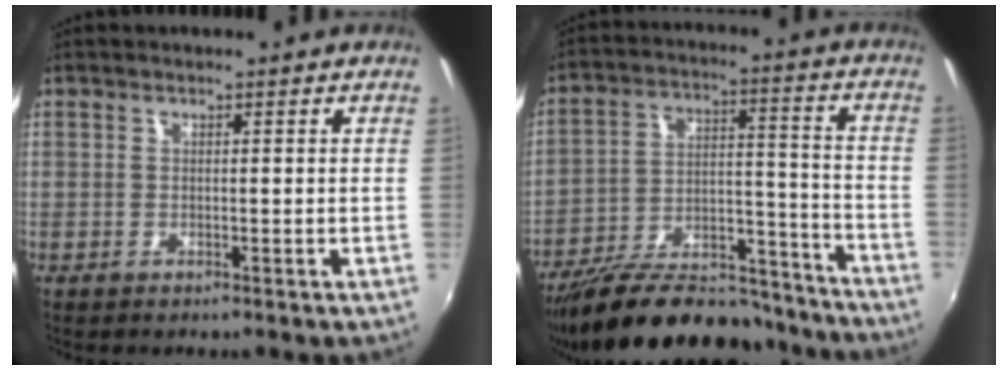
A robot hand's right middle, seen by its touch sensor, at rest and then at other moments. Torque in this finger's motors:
{"motor_torque": [1.09, -1.04, 0.69, 0.21]}